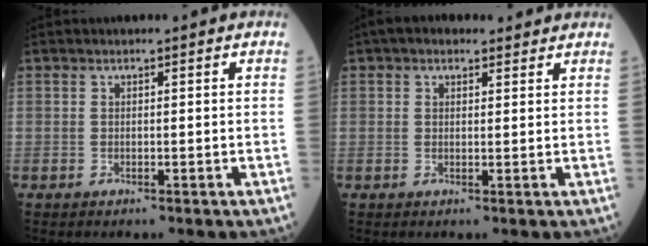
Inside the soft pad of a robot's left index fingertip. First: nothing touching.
{"total": 3.4, "force": [2.5, 1.8, 1.5], "torque": [-0.027, 0.028, 0.038]}